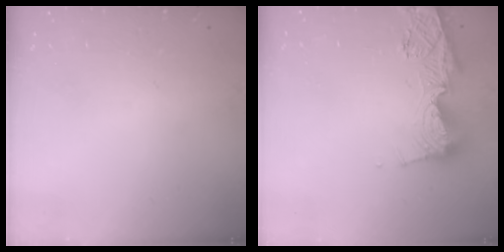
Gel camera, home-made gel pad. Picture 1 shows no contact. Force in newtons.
{"total": 13.0, "press": 12.9, "slide": 1.5}